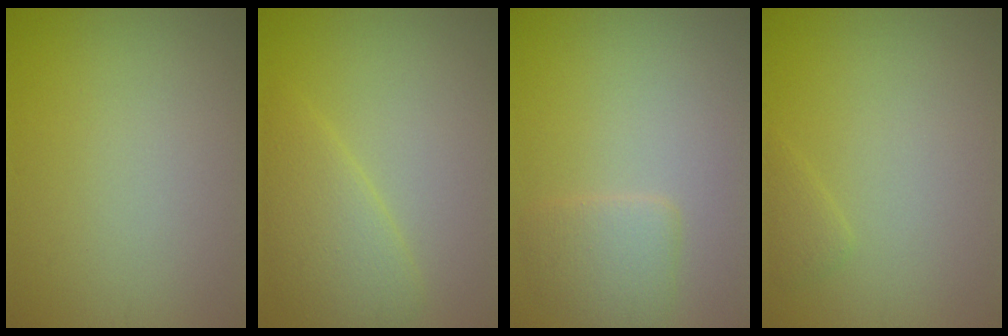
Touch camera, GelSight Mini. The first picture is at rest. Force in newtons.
{"total": 3.4, "press": 3.4, "slide": 0.1}
{"total": 2.3, "press": 2.3, "slide": 0.2}
{"total": 0.9, "press": 0.9, "slide": 0.1}